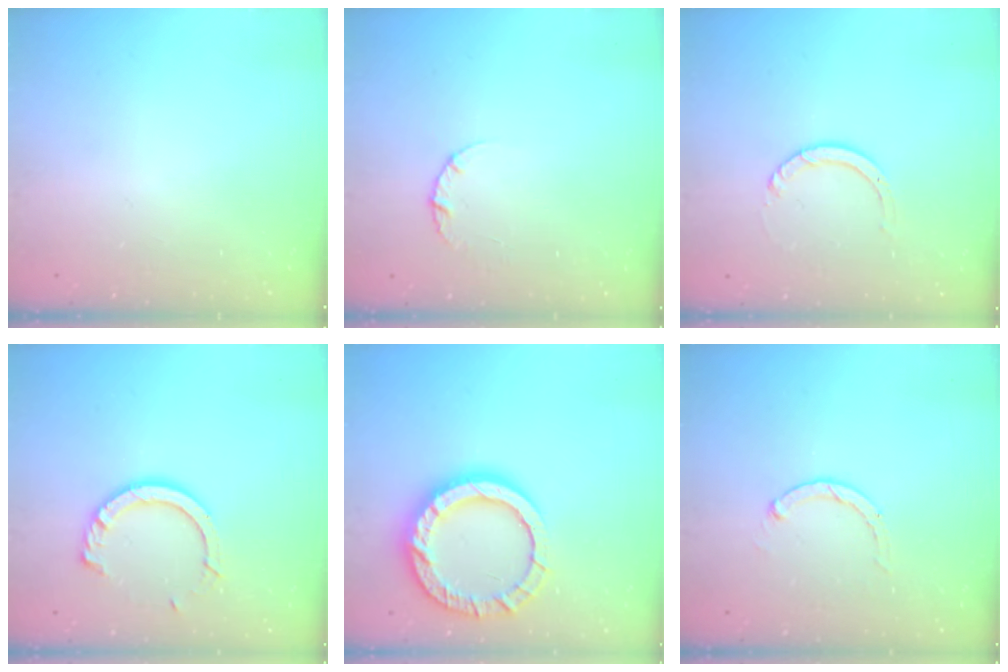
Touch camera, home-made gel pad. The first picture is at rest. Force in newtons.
{"total": 2.6, "press": 2.6, "slide": 0.3}
{"total": 3.6, "press": 3.6, "slide": 0.3}
{"total": 10.0, "press": 10.0, "slide": 0.9}
{"total": 16.3, "press": 16.2, "slide": 1.5}
{"total": 2.8, "press": 2.8, "slide": 0.5}